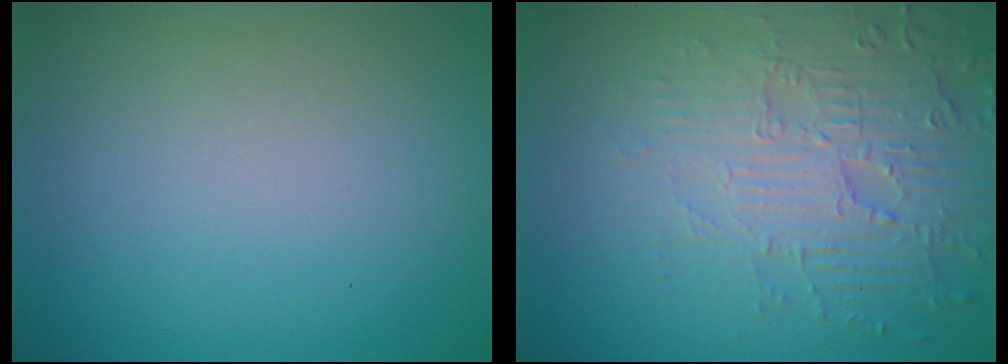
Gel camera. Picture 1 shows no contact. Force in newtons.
{"total": 4.1, "press": 3.9, "slide": 1.2}